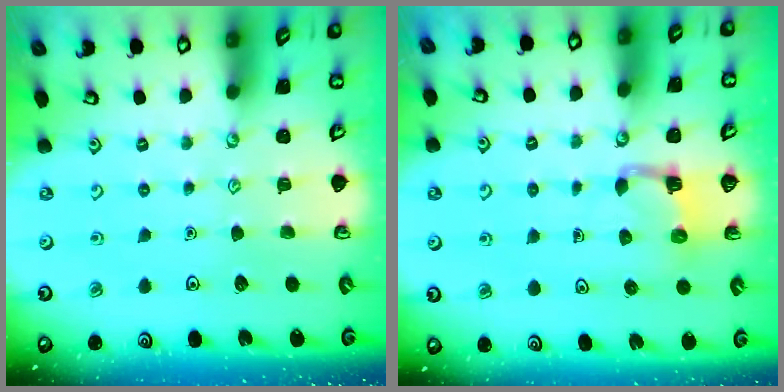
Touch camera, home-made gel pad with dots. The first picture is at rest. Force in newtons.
{"total": 3.4, "press": 3.4, "slide": 0.6}